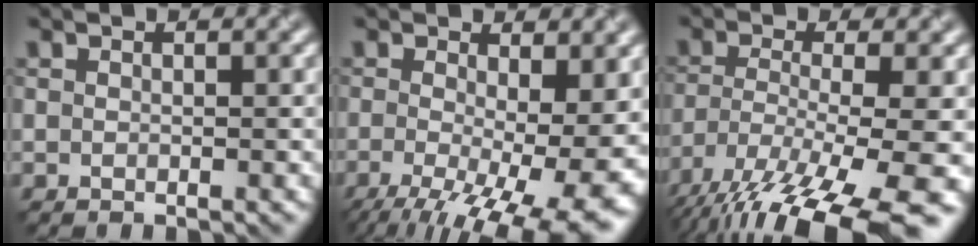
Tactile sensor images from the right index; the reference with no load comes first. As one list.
[{"total": 13.9, "force": [-3.8, 5.8, 12.0], "torque": [-0.190, -0.032, -0.040]}, {"total": 13.2, "force": [-8.5, 3.8, 9.4], "torque": [-0.205, -0.029, -0.120]}]